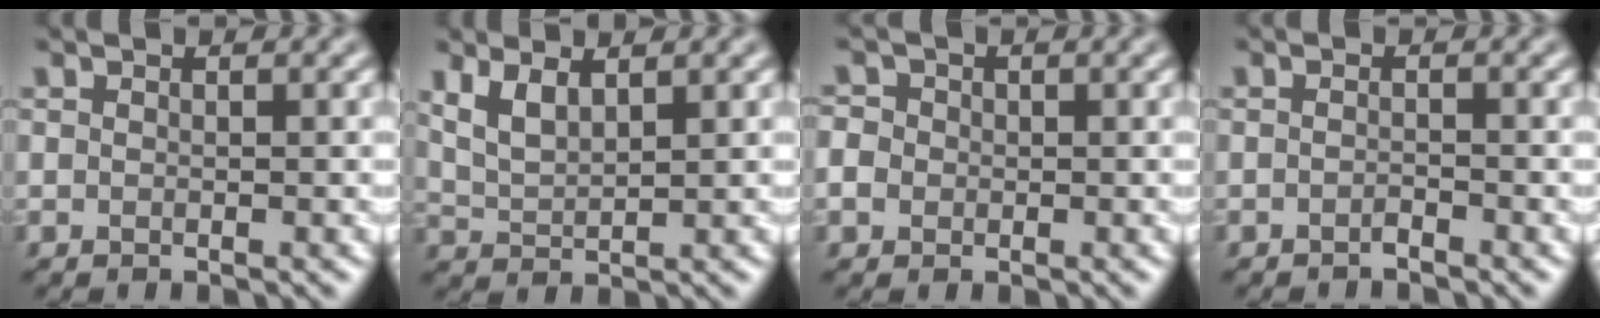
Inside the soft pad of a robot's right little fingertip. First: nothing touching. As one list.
[{"total": 2.7, "force": [1.7, 1.1, 1.9], "torque": [-0.047, -0.006, 0.037]}, {"total": 2.6, "force": [0.0, 2.4, 1.0], "torque": [-0.011, 0.016, -0.008]}, {"total": 0.8, "force": [-0.8, 0.1, 0.3], "torque": [-0.007, 0.001, -0.016]}]